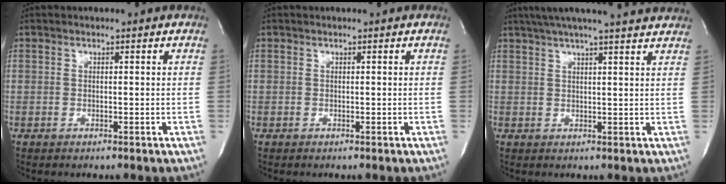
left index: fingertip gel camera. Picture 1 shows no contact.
{"total": 0.0}
{"total": 15.9, "force": [14.1, -0.1, 7.3], "torque": [-0.122, 0.014, 0.179]}